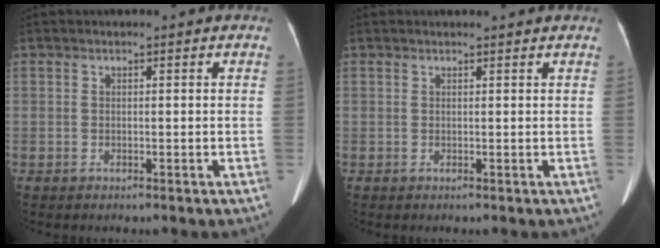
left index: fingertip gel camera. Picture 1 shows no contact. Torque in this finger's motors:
{"motor_torque": [-0.02, -0.22, -0.02, 0.02]}